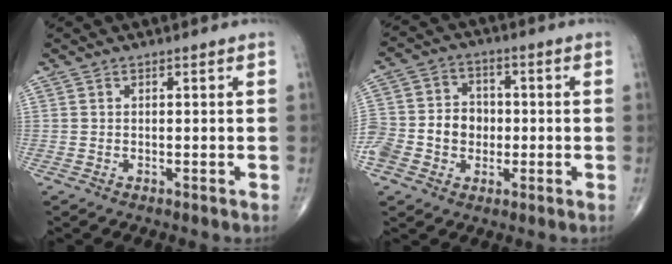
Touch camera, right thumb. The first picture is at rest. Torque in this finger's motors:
{"motor_torque": [1.19, 1.12, 0.74, -0.50, 0.07]}